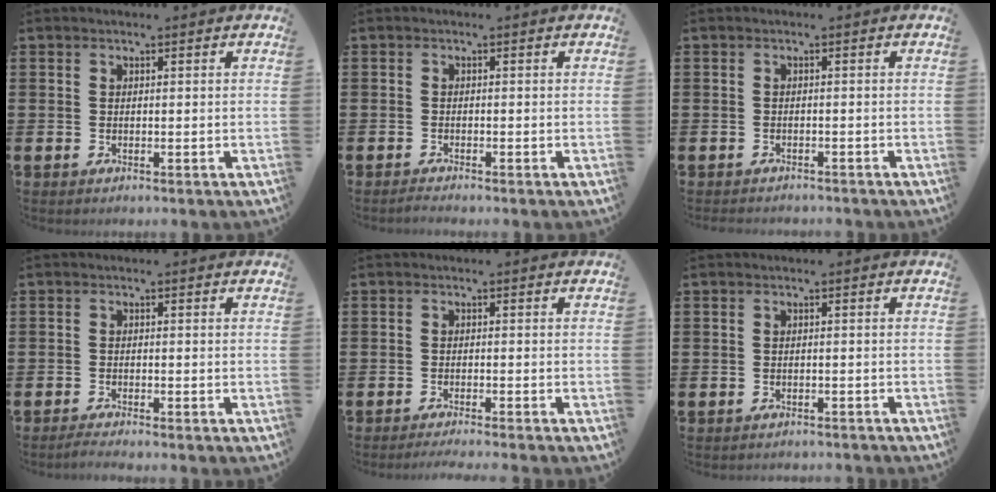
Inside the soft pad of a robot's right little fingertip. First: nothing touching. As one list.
[{"total": 0.6, "force": [-0.6, 0.0, 0.2], "torque": [-0.006, -0.003, -0.011]}, {"total": 0.8, "force": [-0.7, 0.1, 0.0], "torque": [-0.002, 0.000, -0.016]}, {"total": 1.0, "force": [-0.8, 0.0, 0.6], "torque": [-0.010, -0.001, -0.015]}, {"total": 1.0, "force": [-0.9, -0.2, 0.3], "torque": [-0.004, 0.000, -0.018]}, {"total": 0.7, "force": [-0.7, 0.0, 0.0], "torque": [-0.002, -0.001, -0.014]}]